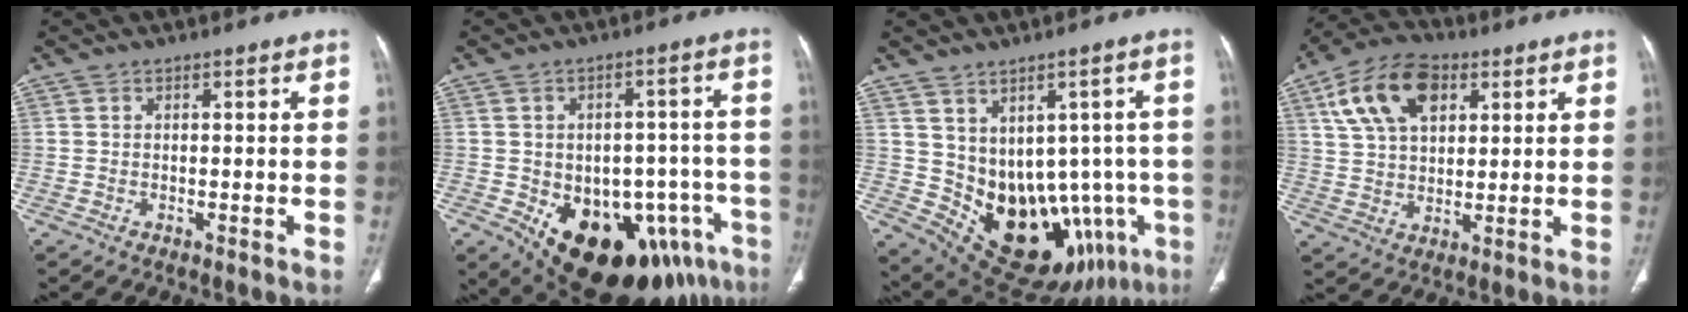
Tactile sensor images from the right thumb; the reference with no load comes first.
{"total": 22.1, "force": [-10.0, 12.8, 15.0], "torque": [-0.152, 0.037, -0.118]}
{"total": 16.6, "force": [-3.1, 11.3, 11.8], "torque": [-0.131, 0.004, -0.005]}
{"total": 14.2, "force": [5.8, 8.5, 9.7], "torque": [-0.163, -0.001, 0.106]}